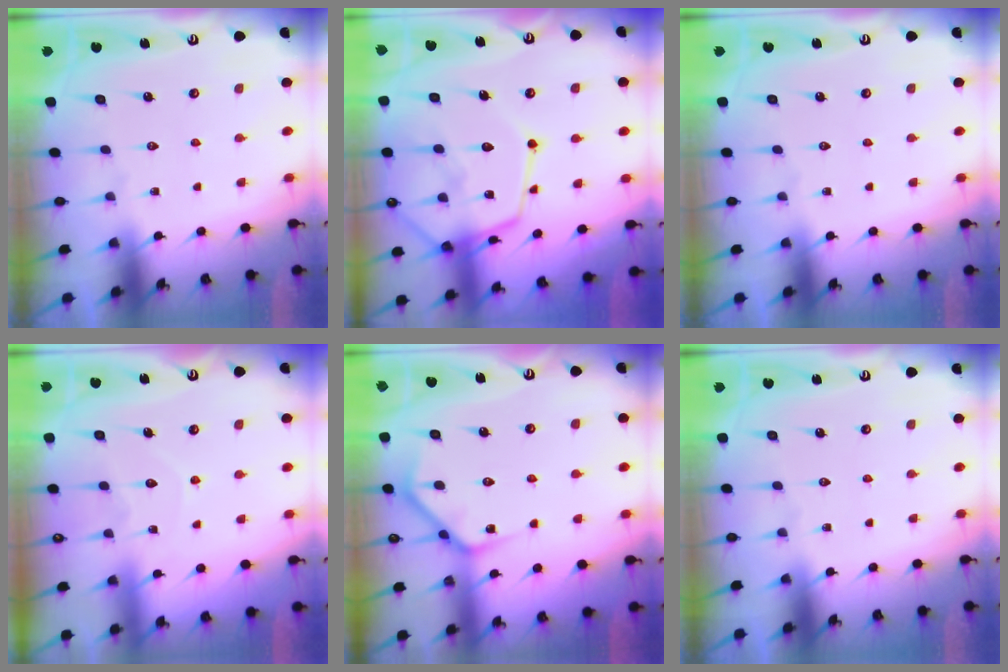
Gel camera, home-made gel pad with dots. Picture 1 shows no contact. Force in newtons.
{"total": 16.7, "press": 16.7, "slide": 1.7}
{"total": 0.0}
{"total": 6.0, "press": 6.0, "slide": 0.7}
{"total": 7.4, "press": 7.3, "slide": 0.8}
{"total": 0.0}